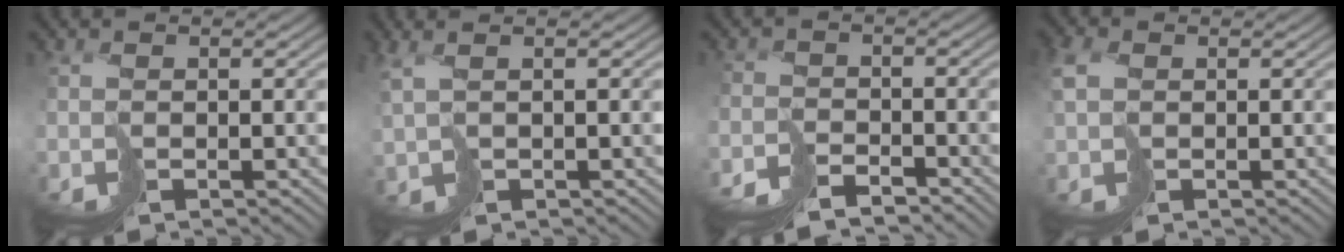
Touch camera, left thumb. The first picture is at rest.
{"total": 2.9, "force": [1.5, 0.7, 2.3], "torque": [-0.064, -0.003, 0.036]}
{"total": 4.0, "force": [-4.0, 0.4, 0.7], "torque": [-0.002, 0.000, -0.078]}
{"total": 2.8, "force": [0.6, 2.1, 1.7], "torque": [-0.050, 0.001, 0.005]}